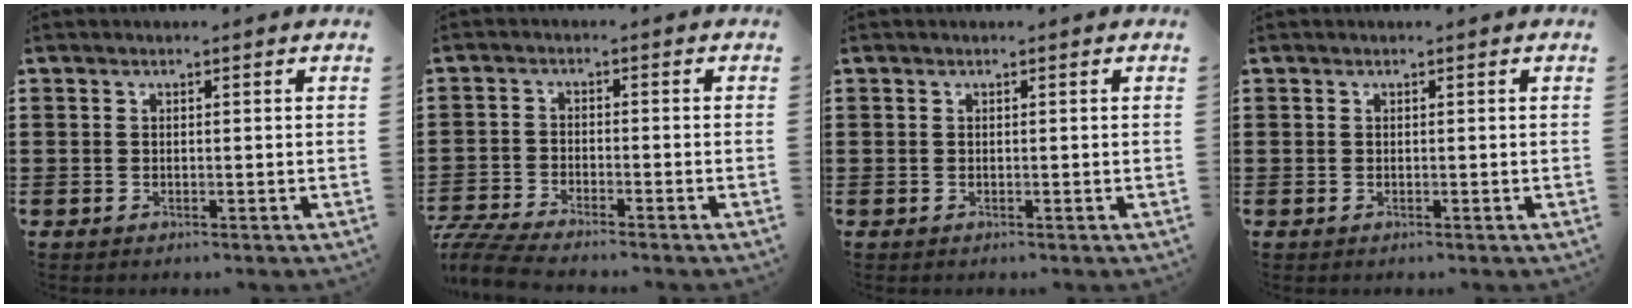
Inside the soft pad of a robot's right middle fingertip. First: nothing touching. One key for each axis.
{"total": 5.1, "fx": -4.9, "fy": 0.3, "fz": 1.4, "tx": -0.047, "ty": -0.007, "tz": -0.102}
{"total": 0.0}
{"total": 0.0}